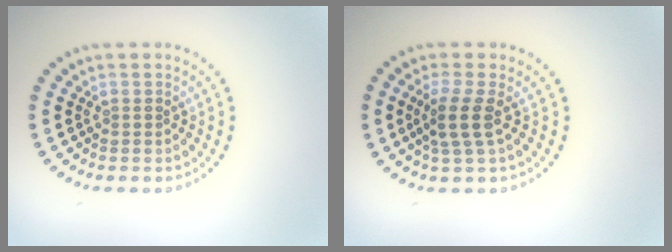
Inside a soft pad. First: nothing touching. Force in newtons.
{"total": 2.7, "press": 2.1, "slide": 1.6}